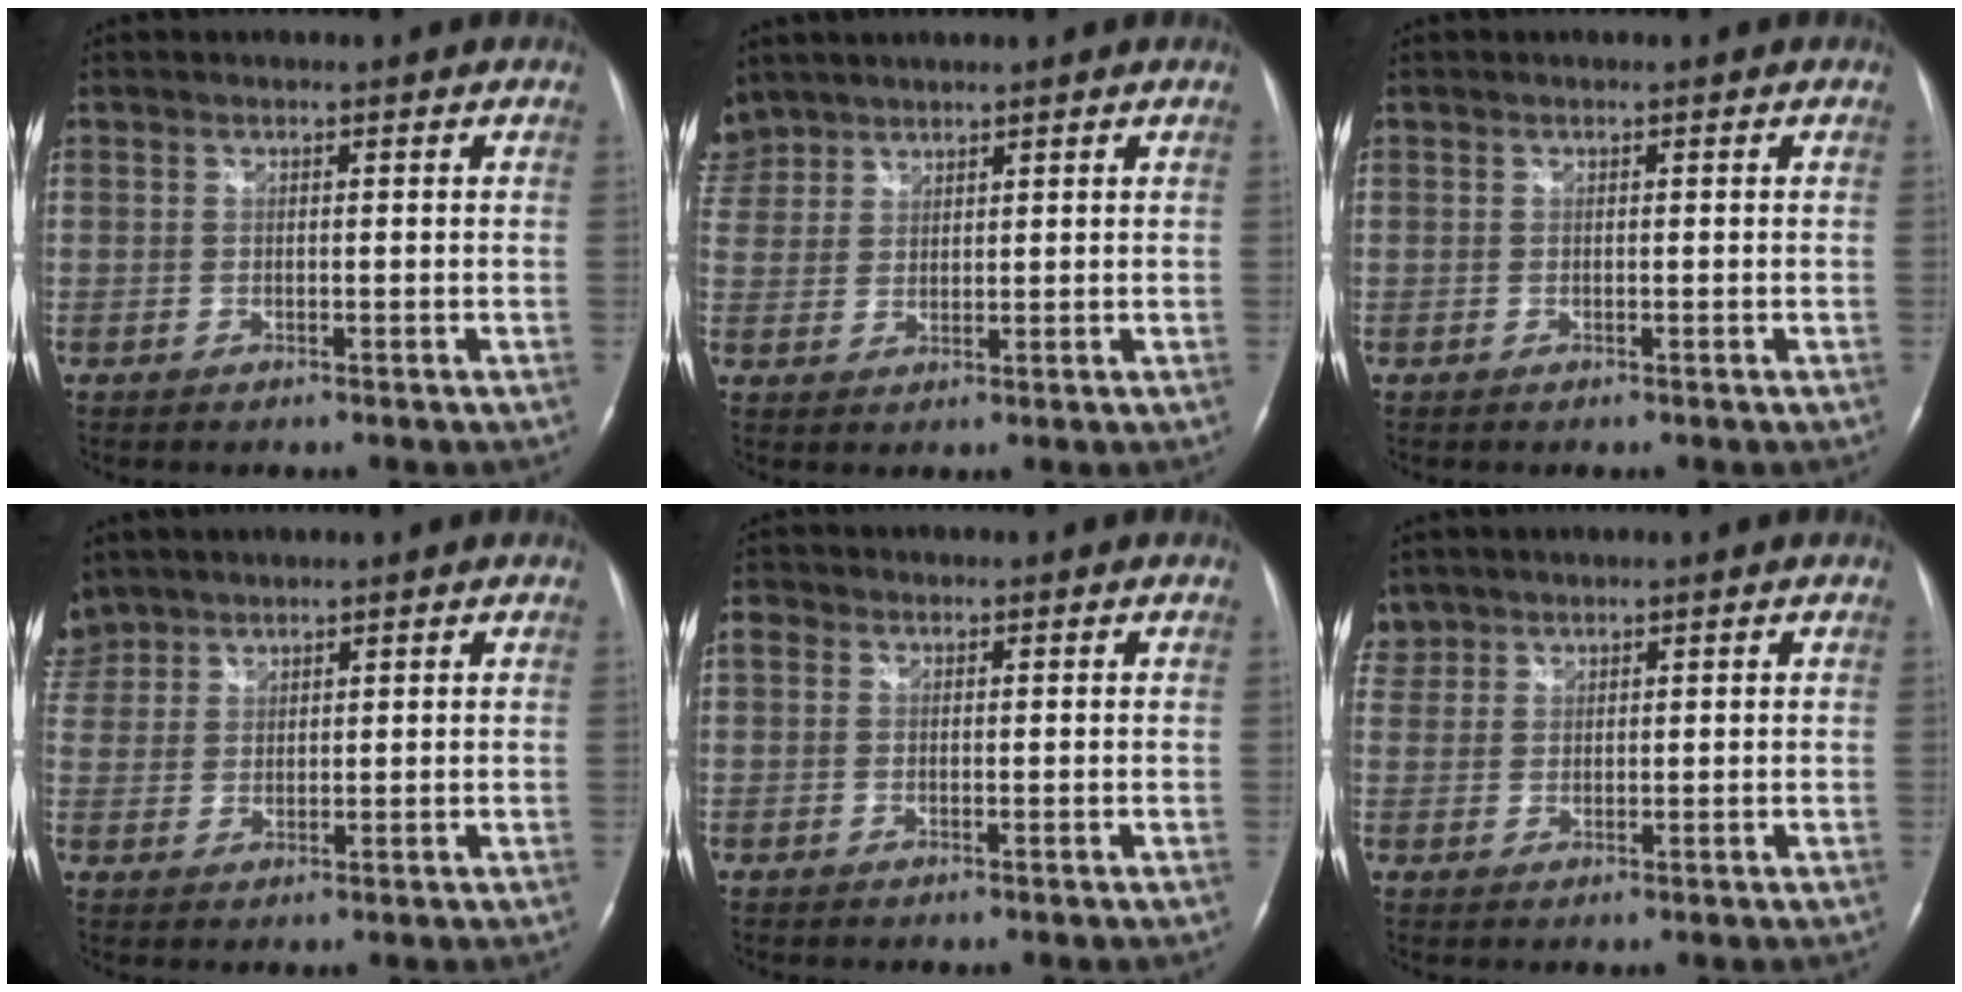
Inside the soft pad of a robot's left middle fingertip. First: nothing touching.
{"total": 6.0, "force": [5.0, 3.3, 0.3], "torque": [-0.011, 0.013, 0.107]}
{"total": 0.0}
{"total": 5.7, "force": [4.7, 3.3, 0.1], "torque": [-0.005, 0.013, 0.100]}
{"total": 1.6, "force": [0.5, 1.4, 0.7], "torque": [-0.014, 0.014, 0.007]}
{"total": 3.3, "force": [2.6, 2.0, -0.3], "torque": [0.010, 0.008, 0.052]}